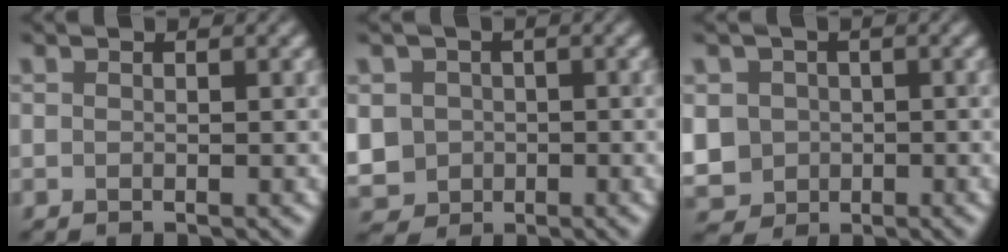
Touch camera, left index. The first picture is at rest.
{"total": 5.1, "force": [-0.9, 4.7, 1.6], "torque": [-0.038, 0.001, -0.035]}
{"total": 5.5, "force": [-0.8, 5.1, 1.8], "torque": [-0.050, 0.004, -0.033]}